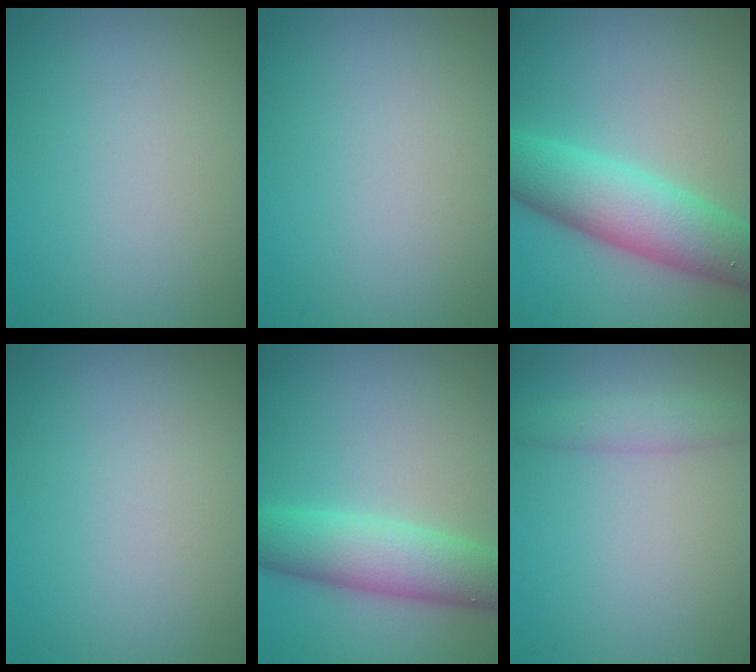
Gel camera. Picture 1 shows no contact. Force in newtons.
{"total": 0.0}
{"total": 7.7, "press": 7.7, "slide": 0.2}
{"total": 0.0}
{"total": 6.3, "press": 6.3, "slide": 0.2}
{"total": 2.0, "press": 2.0, "slide": 0.0}